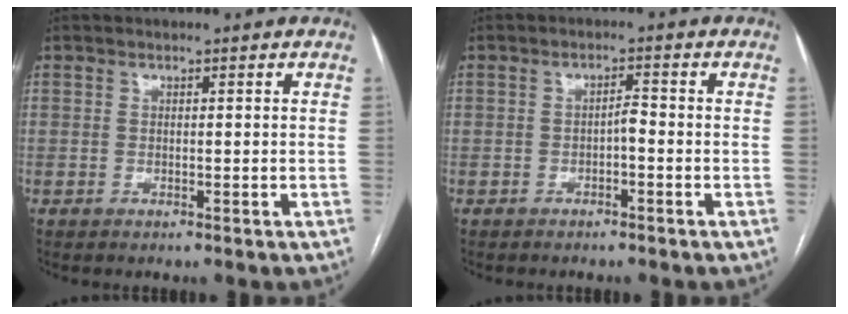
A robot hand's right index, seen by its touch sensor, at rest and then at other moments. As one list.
[{"total": 1.8, "force": [-0.7, 0.5, 1.6], "torque": [-0.023, 0.005, -0.014]}]